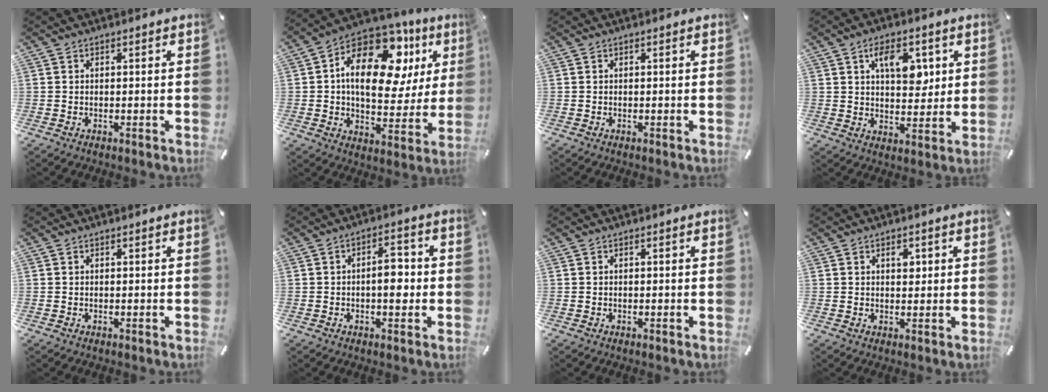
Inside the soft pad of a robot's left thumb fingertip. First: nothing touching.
{"total": 20.5, "force": [7.4, 12.1, 14.7], "torque": [-0.223, -0.034, 0.123]}
{"total": 0.0}
{"total": 10.0, "force": [3.6, 5.9, 7.2], "torque": [-0.094, -0.007, 0.057]}
{"total": 0.0}
{"total": 6.9, "force": [-0.7, 3.4, 5.9], "torque": [-0.085, 0.009, -0.015]}
{"total": 0.0}
{"total": 2.6, "force": [0.9, 1.7, 1.8], "torque": [-0.006, -0.006, 0.008]}